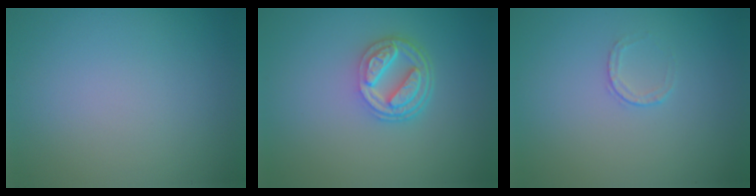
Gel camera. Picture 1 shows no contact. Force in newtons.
{"total": 4.3, "press": 3.3, "slide": 2.8}
{"total": 0.7, "press": 0.5, "slide": 0.5}